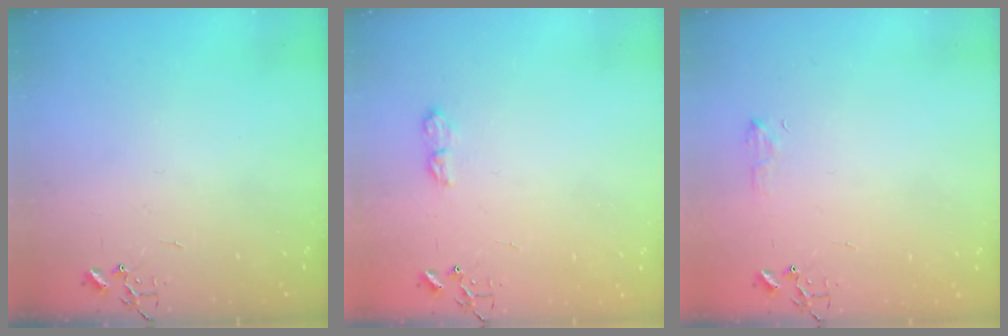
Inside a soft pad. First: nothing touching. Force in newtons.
{"total": 7.0, "press": 7.0, "slide": 0.8}
{"total": 6.0, "press": 6.0, "slide": 0.6}